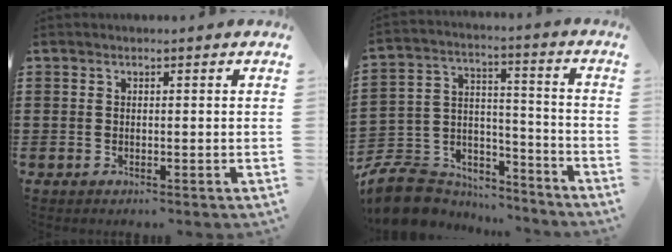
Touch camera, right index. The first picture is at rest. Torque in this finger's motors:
{"motor_torque": [-2.14, 0.00, -1.05, -0.21]}